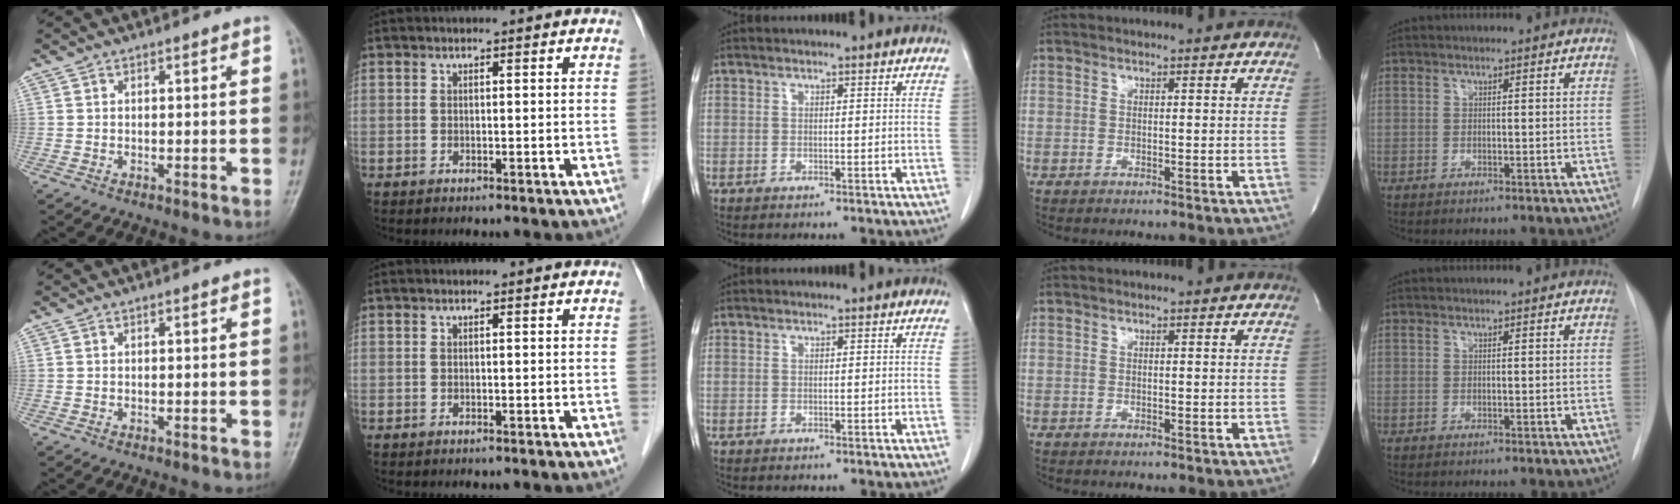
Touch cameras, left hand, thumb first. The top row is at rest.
{}